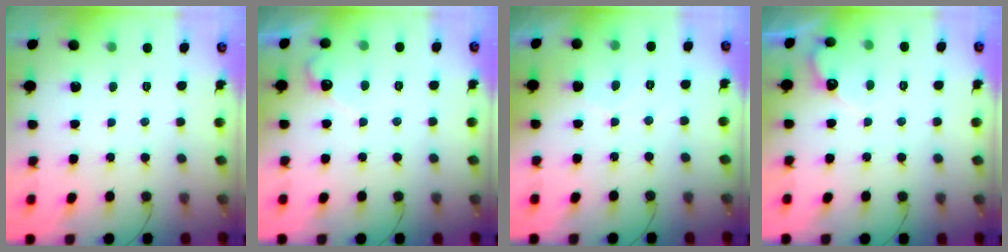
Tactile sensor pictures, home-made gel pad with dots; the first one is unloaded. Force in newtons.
{"total": 4.1, "press": 4.1, "slide": 0.3}
{"total": 2.2, "press": 2.2, "slide": 0.1}
{"total": 4.8, "press": 4.8, "slide": 0.3}